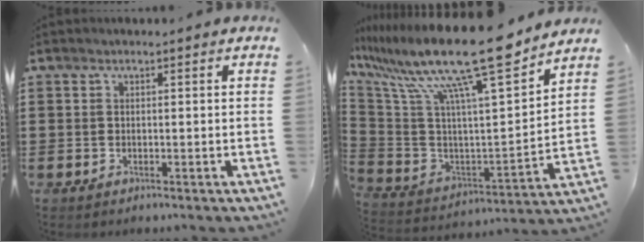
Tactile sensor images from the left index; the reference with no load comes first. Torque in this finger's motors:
{"motor_torque": [1.76, 0.38, 1.05, 0.21]}